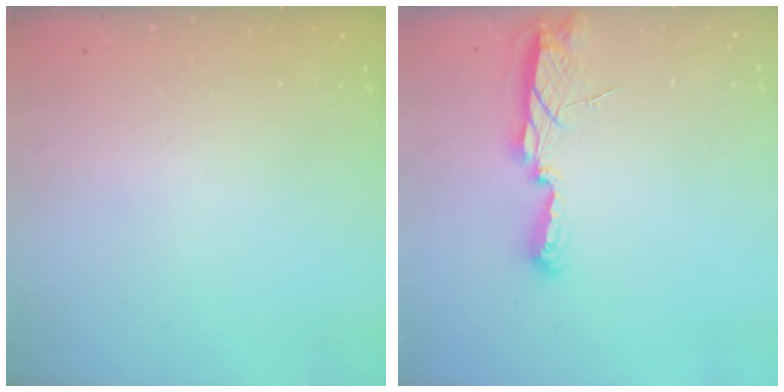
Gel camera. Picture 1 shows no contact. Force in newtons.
{"total": 7.5, "press": 7.5, "slide": 0.8}